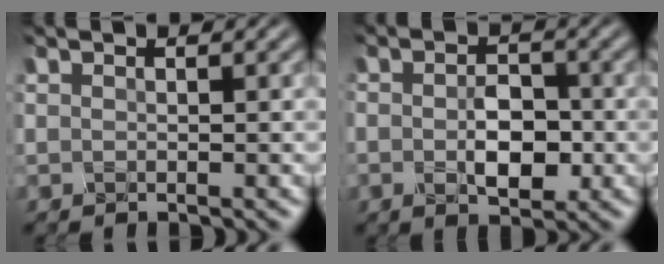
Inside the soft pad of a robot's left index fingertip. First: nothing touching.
{"total": 4.1, "force": [-1.2, 2.3, 3.1], "torque": [-0.054, -0.004, -0.020]}